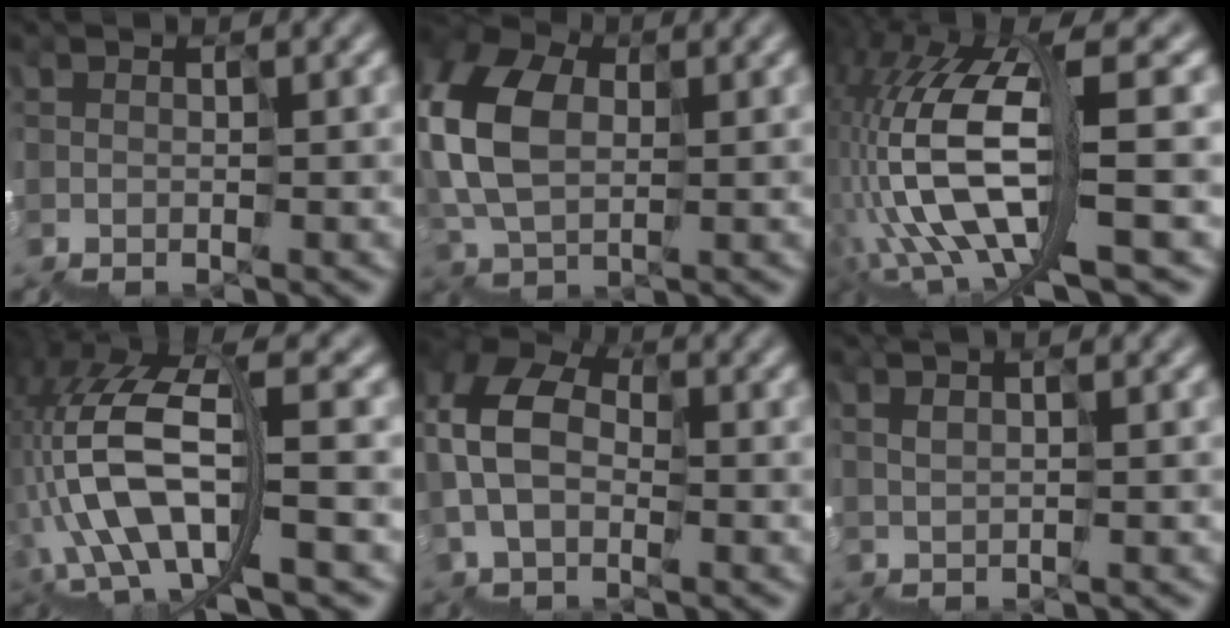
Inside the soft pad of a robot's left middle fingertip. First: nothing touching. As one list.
[{"total": 6.2, "force": [1.5, 4.6, 3.9], "torque": [-0.139, 0.029, 0.020]}, {"total": 10.8, "force": [-1.8, 3.3, 10.1], "torque": [-0.243, 0.022, -0.026]}, {"total": 9.3, "force": [-2.5, 3.8, 8.0], "torque": [-0.190, 0.023, -0.050]}, {"total": 5.6, "force": [0.6, 4.1, 3.7], "torque": [-0.109, 0.032, 0.012]}, {"total": 1.2, "force": [1.1, 0.2, 0.5], "torque": [-0.009, 0.025, 0.023]}]